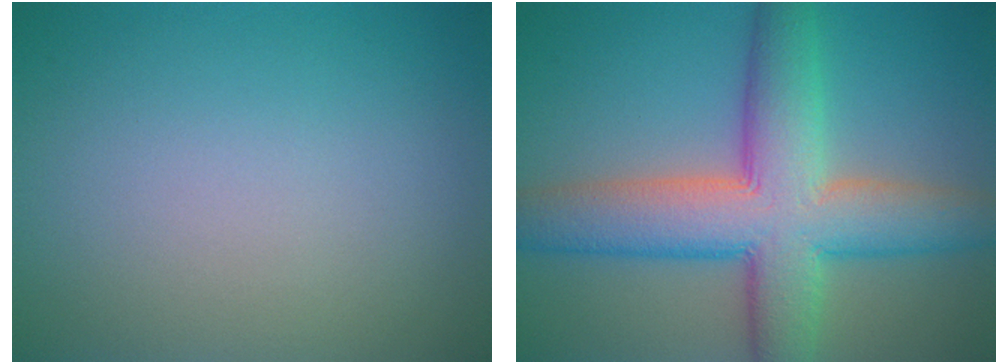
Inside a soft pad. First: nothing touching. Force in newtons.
{"total": 10.0, "press": 10.0, "slide": 0.4}